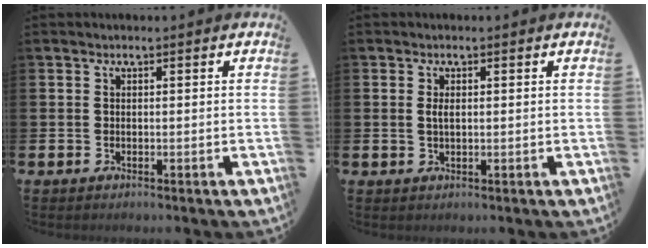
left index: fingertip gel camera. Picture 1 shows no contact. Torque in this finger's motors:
{"motor_torque": [0.53, 0.17, 0.05, 0.01]}